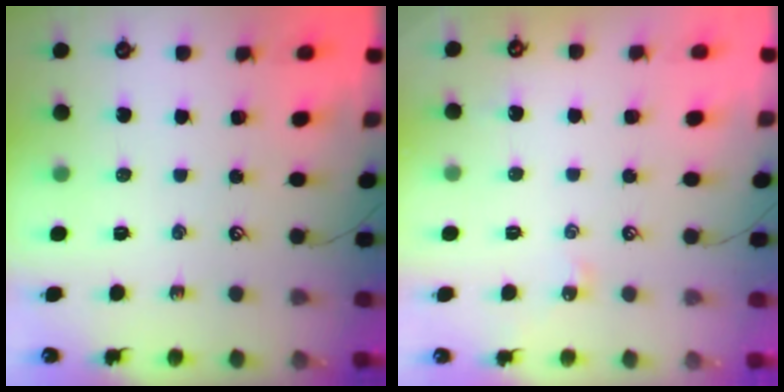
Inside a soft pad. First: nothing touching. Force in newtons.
{"total": 1.3, "press": 1.2, "slide": 0.4}